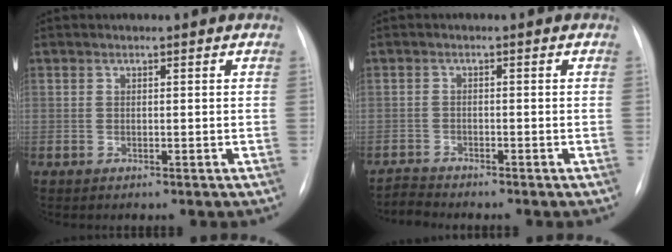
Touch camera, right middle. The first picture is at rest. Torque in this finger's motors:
{"motor_torque": [-0.18, -0.06, -0.05, -0.01]}